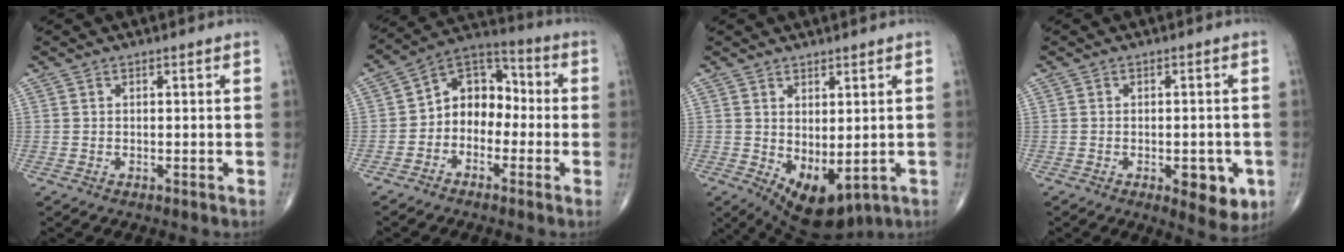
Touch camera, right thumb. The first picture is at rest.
{"total": 9.9, "force": [-1.9, 7.6, 6.0], "torque": [-0.058, 0.049, -0.054]}
{"total": 9.2, "force": [-1.3, 4.7, 7.8], "torque": [-0.111, -0.009, 0.006]}
{"total": 7.3, "force": [-2.5, 3.4, 6.0], "torque": [-0.055, 0.000, -0.024]}